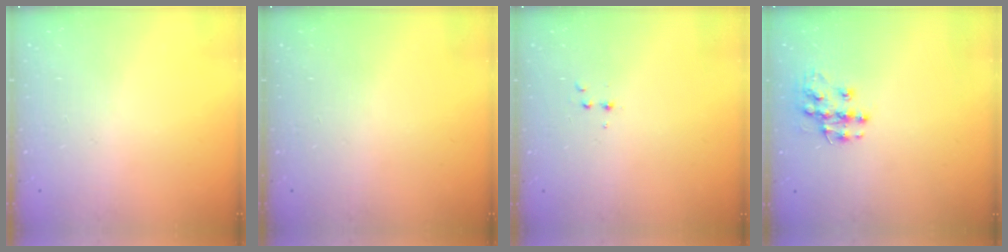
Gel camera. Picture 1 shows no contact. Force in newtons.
{"total": 0.0}
{"total": 3.2, "press": 3.1, "slide": 1.0}
{"total": 10.0, "press": 10.0, "slide": 0.6}